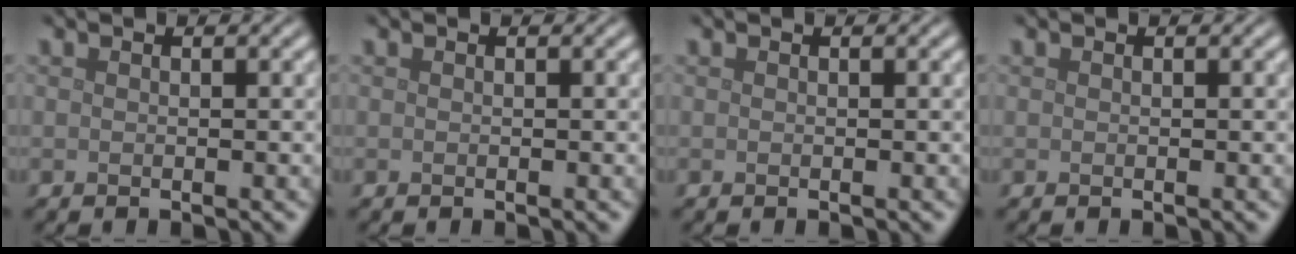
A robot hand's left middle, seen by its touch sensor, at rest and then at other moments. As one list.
[{"total": 0.0}, {"total": 0.0}, {"total": 0.0}]